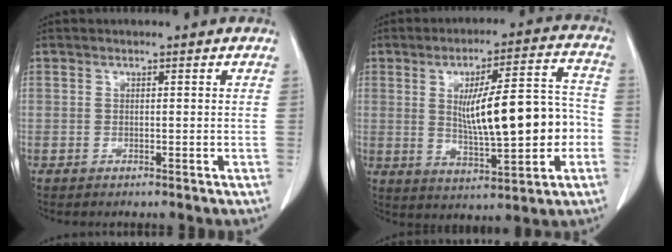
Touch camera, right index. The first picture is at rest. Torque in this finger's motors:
{"motor_torque": [0.70, -0.01, 0.63, 0.11]}